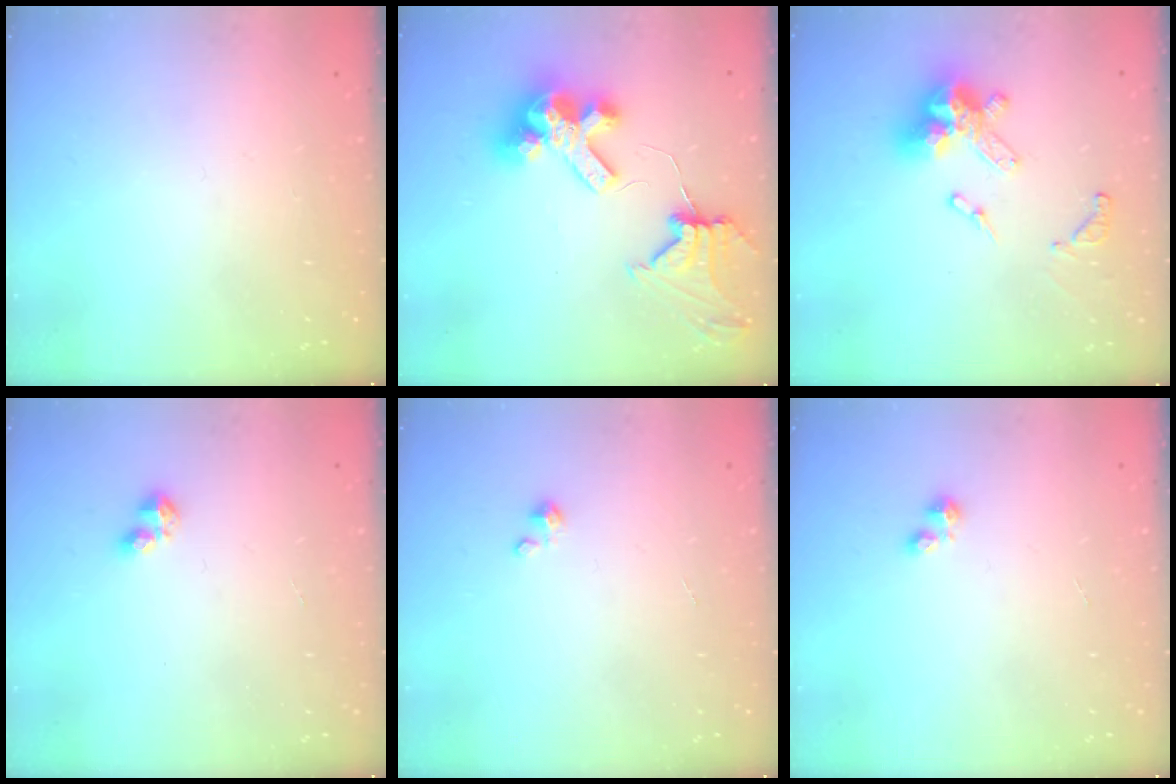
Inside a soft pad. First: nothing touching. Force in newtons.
{"total": 12.1, "press": 12.0, "slide": 1.6}
{"total": 14.2, "press": 14.1, "slide": 1.7}
{"total": 2.8, "press": 2.8, "slide": 0.6}
{"total": 1.7, "press": 1.7, "slide": 0.1}
{"total": 1.9, "press": 1.9, "slide": 0.2}